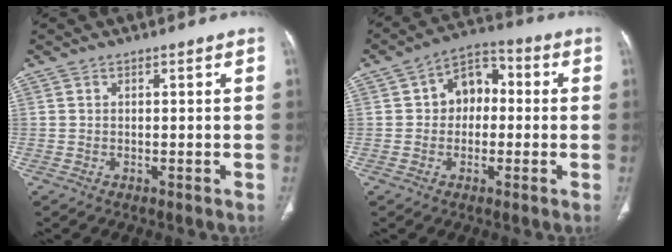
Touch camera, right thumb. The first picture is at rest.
{"total": 8.7, "force": [0.6, 6.4, 5.8], "torque": [-0.054, 0.029, -0.004]}